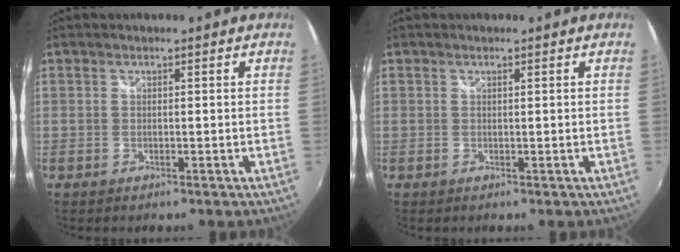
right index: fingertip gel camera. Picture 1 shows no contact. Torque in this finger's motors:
{"motor_torque": [-0.19, -0.01, 0.00, -0.01]}